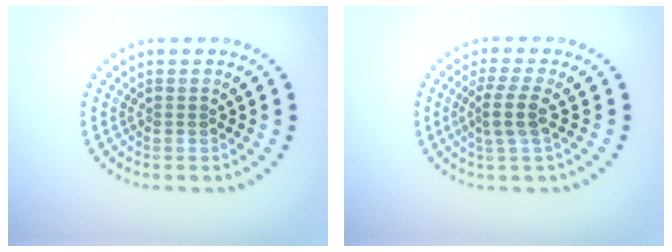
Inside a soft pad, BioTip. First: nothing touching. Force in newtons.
{"total": 2.5, "press": 2.0, "slide": 1.5}